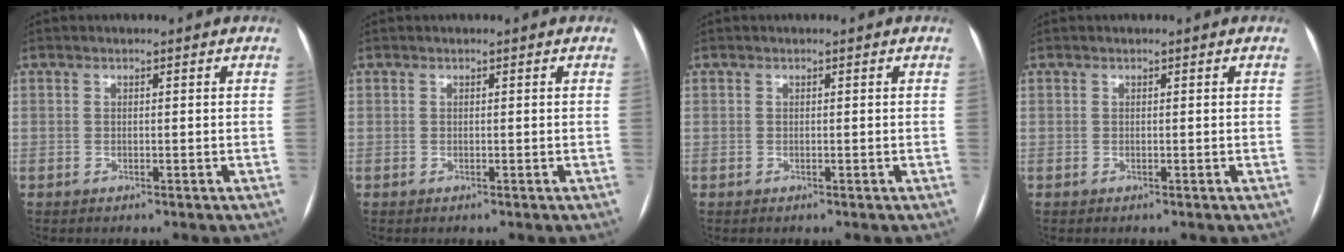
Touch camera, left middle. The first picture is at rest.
{"total": 0.0}
{"total": 0.0}
{"total": 0.0}